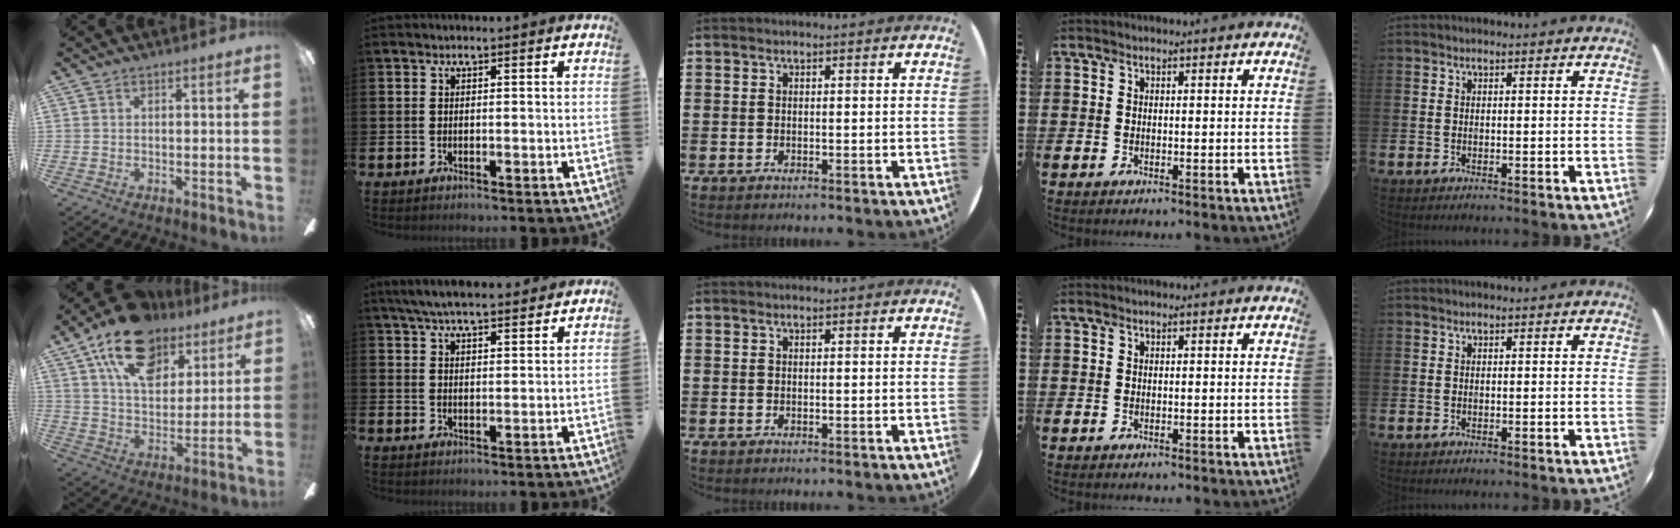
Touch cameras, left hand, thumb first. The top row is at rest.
{"thumb": {"total": 19.4, "force": [11.8, 11.0, 10.8], "torque": [-0.175, -0.047, 0.210]}, "index": {"total": 5.6, "force": [5.4, 0.7, 1.6], "torque": [-0.045, -0.019, 0.098]}}